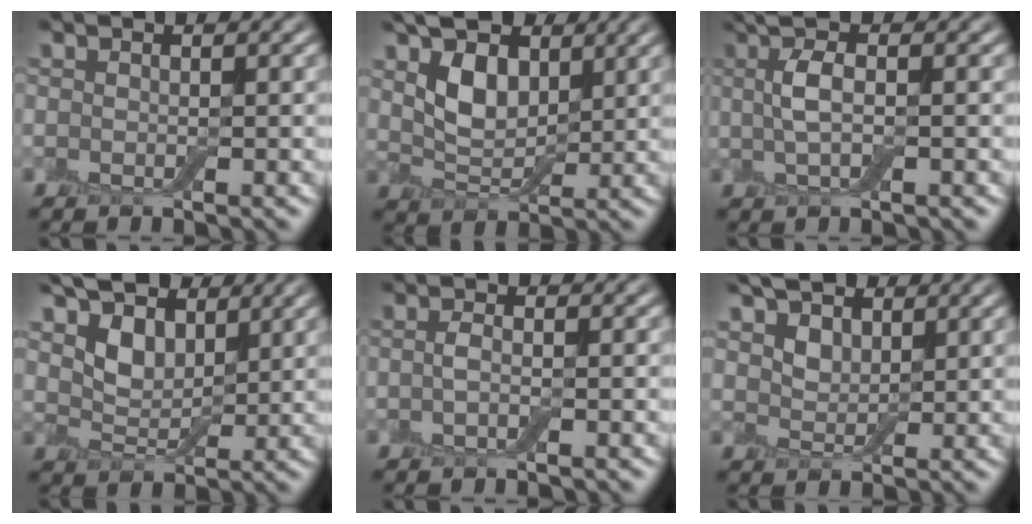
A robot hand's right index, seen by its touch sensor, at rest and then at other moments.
{"total": 5.6, "force": [2.4, 3.5, 3.6], "torque": [-0.081, -0.002, 0.039]}
{"total": 3.2, "force": [0.6, 1.0, 2.9], "torque": [-0.061, 0.005, 0.009]}
{"total": 5.1, "force": [2.9, 3.1, 2.7], "torque": [-0.065, 0.000, 0.043]}
{"total": 1.2, "force": [-0.1, 0.3, 1.1], "torque": [-0.026, -0.001, -0.005]}
{"total": 3.7, "force": [2.3, 2.3, 1.8], "torque": [-0.048, -0.004, 0.040]}